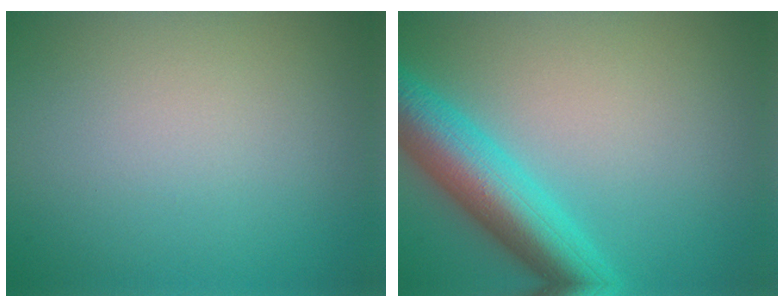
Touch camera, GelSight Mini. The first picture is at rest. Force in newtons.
{"total": 7.5, "press": 7.4, "slide": 0.2}